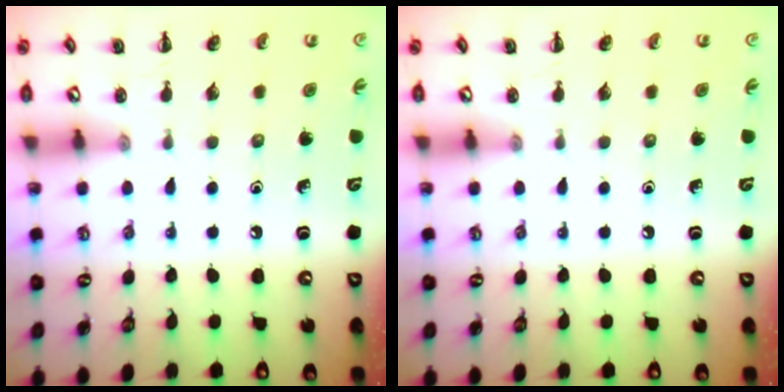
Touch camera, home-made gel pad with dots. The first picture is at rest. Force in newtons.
{"total": 0.0}